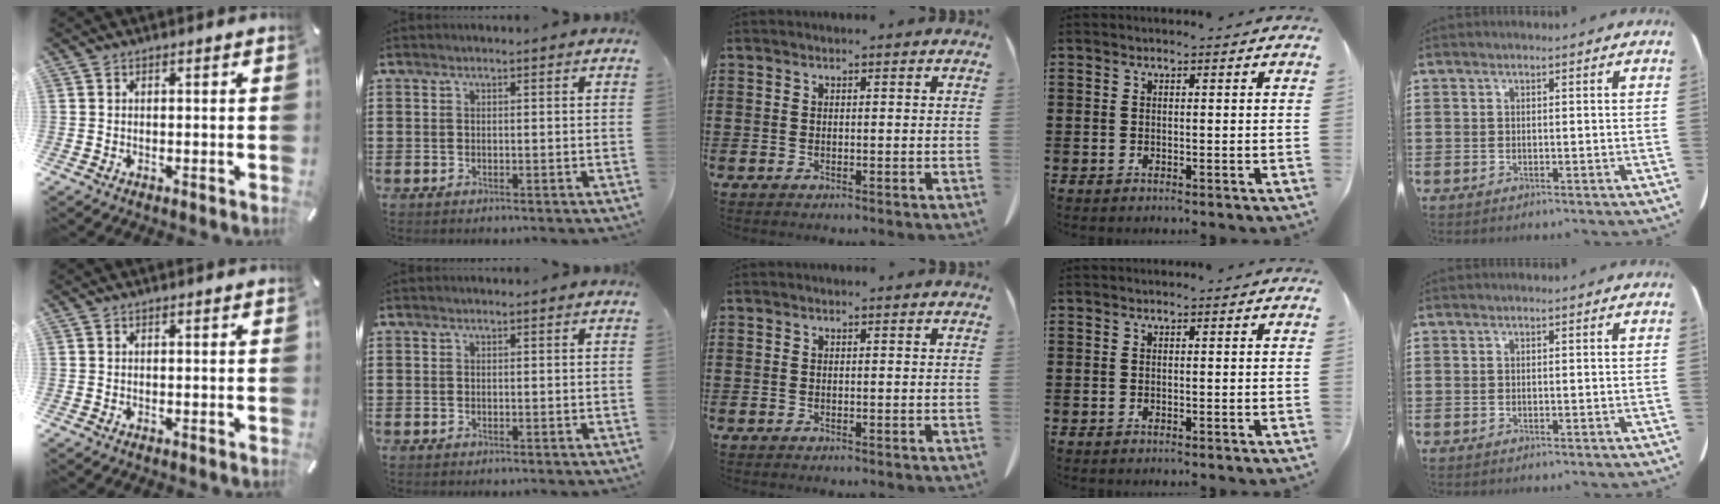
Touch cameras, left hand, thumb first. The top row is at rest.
{}